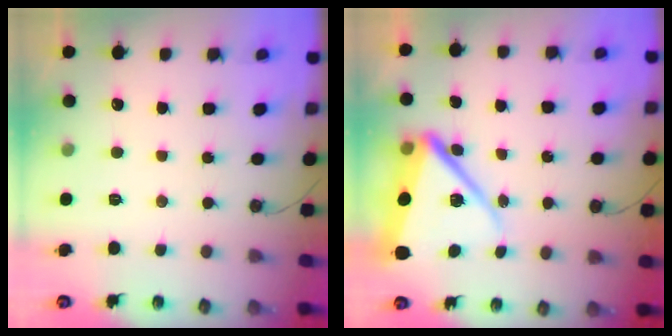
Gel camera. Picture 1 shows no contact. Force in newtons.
{"total": 14.1, "press": 13.9, "slide": 2.1}